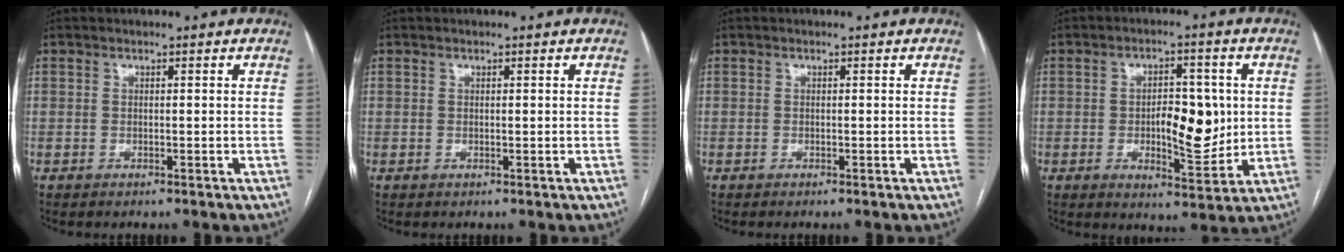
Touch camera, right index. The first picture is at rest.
{"total": 0.0}
{"total": 0.0}
{"total": 9.1, "force": [-0.1, 3.7, 8.3], "torque": [-0.123, 0.002, 0.006]}